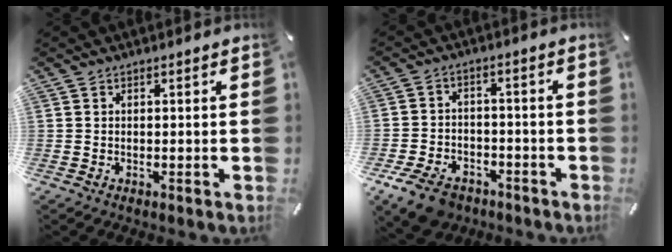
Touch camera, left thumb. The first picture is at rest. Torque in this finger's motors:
{"motor_torque": [0.10, 1.18, 0.12, 0.07, 0.17]}